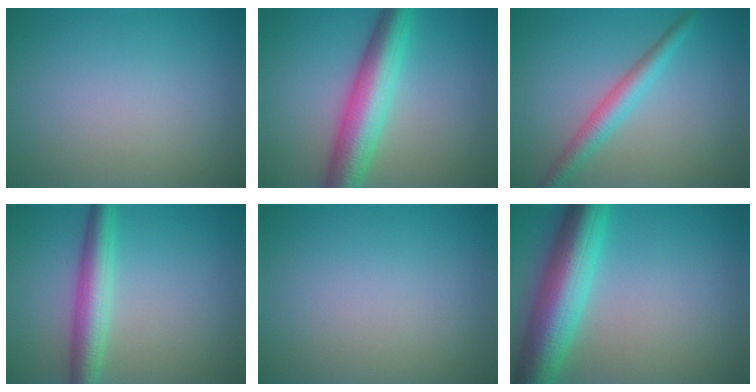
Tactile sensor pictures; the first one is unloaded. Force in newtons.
{"total": 6.8, "press": 6.8, "slide": 0.0}
{"total": 3.0, "press": 3.0, "slide": 0.0}
{"total": 4.5, "press": 4.5, "slide": 0.1}
{"total": 0.0}
{"total": 9.0, "press": 9.0, "slide": 0.2}